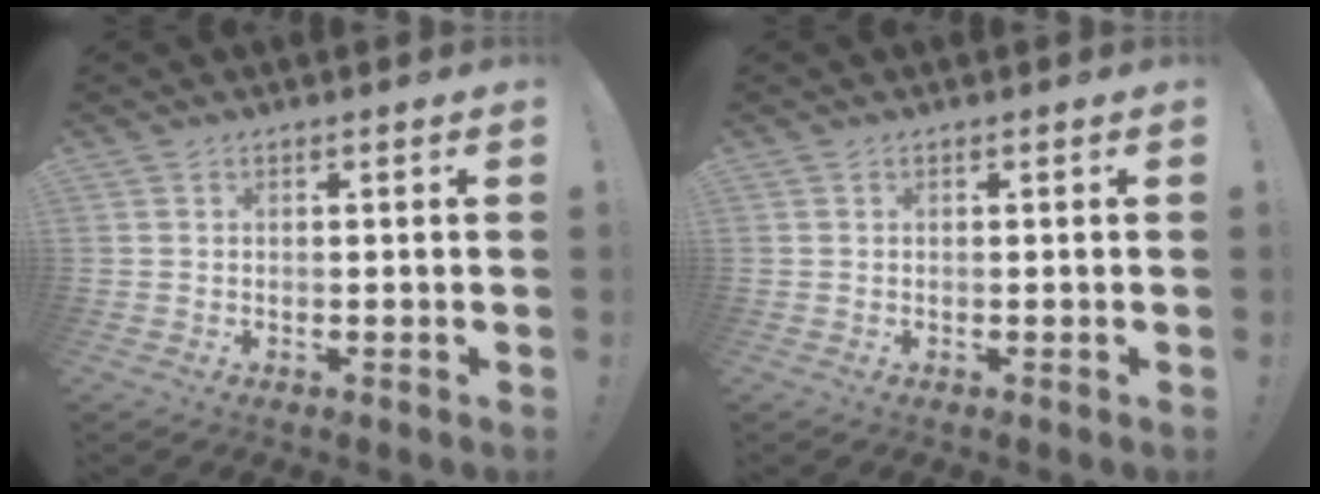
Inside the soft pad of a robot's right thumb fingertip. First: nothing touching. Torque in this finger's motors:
{"motor_torque": [-0.04, 0.02, -0.32, 0.30, 0.01]}